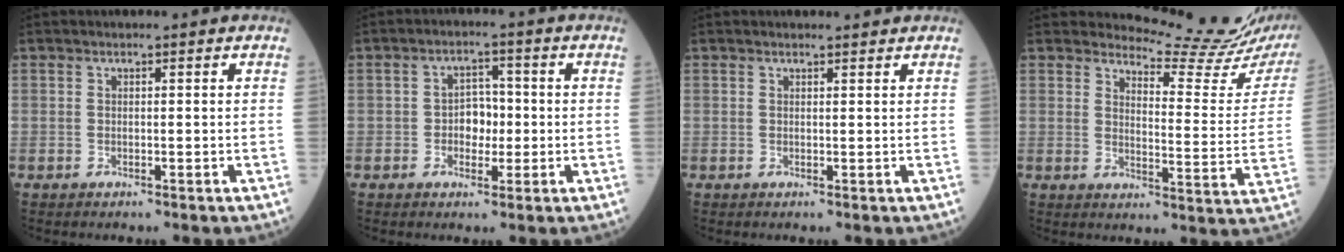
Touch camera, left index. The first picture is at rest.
{"total": 3.9, "force": [-0.5, 2.7, 2.8], "torque": [-0.042, 0.012, -0.010]}
{"total": 2.1, "force": [2.0, 0.2, 0.4], "torque": [-0.011, 0.007, 0.026]}
{"total": 14.2, "force": [14.1, -0.9, 1.6], "torque": [-0.020, -0.113, 0.158]}